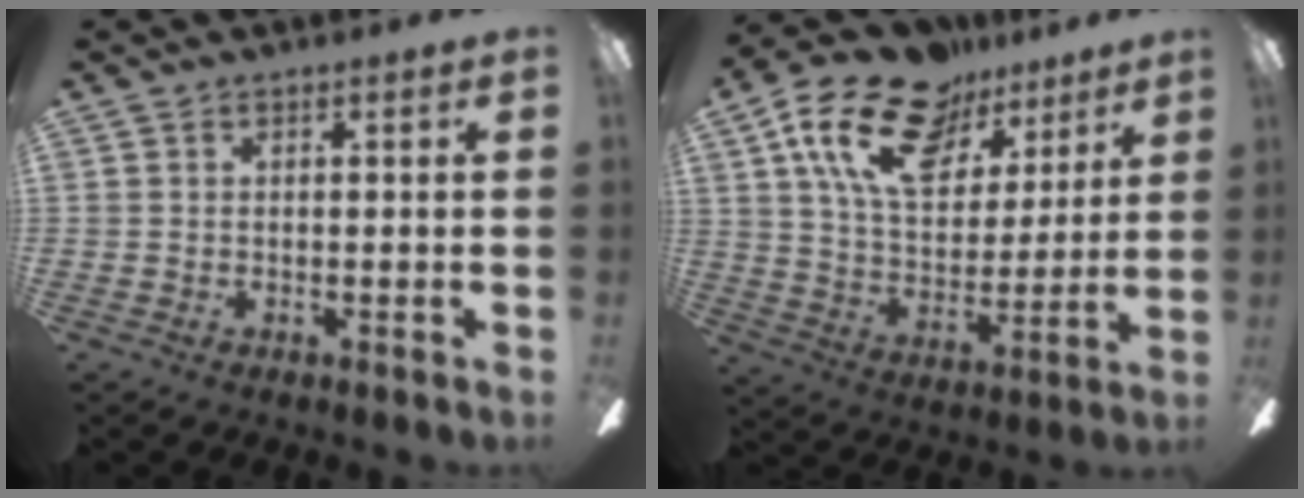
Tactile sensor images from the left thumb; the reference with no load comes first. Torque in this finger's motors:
{"motor_torque": [0.34, 0.41, 1.36, -1.40, 0.38]}